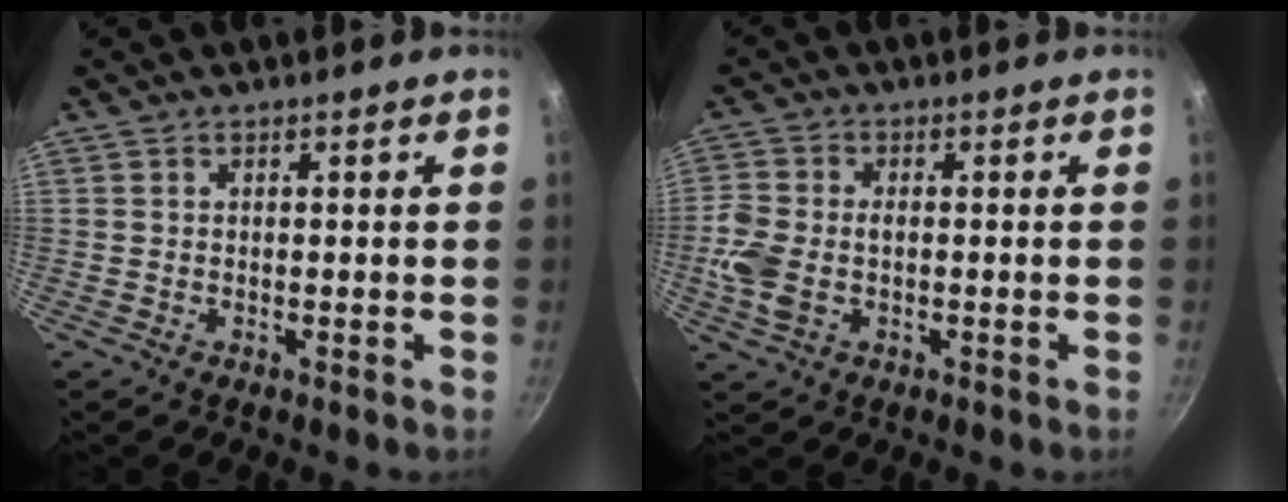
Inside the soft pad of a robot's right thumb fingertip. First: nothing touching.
{"total": 7.5, "force": [-1.1, 4.9, 5.6], "torque": [-0.127, 0.004, -0.027]}